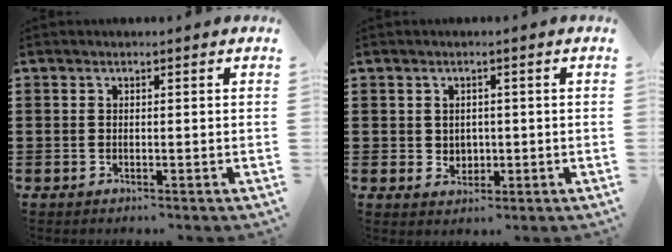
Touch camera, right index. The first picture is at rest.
{"total": 2.0, "force": [0.4, 1.8, 0.5], "torque": [-0.009, 0.006, 0.004]}